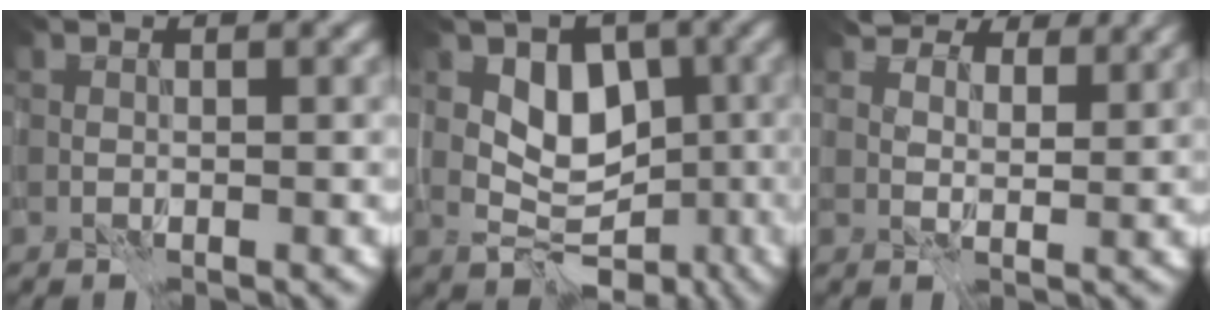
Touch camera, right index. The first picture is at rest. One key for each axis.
{"total": 5.7, "fx": 0.1, "fy": 4.5, "fz": 3.5, "tx": -0.033, "ty": 0.005, "tz": 0.003}
{"total": 7.6, "fx": 6.3, "fy": 3.4, "fz": 2.5, "tx": -0.056, "ty": 0.000, "tz": 0.097}